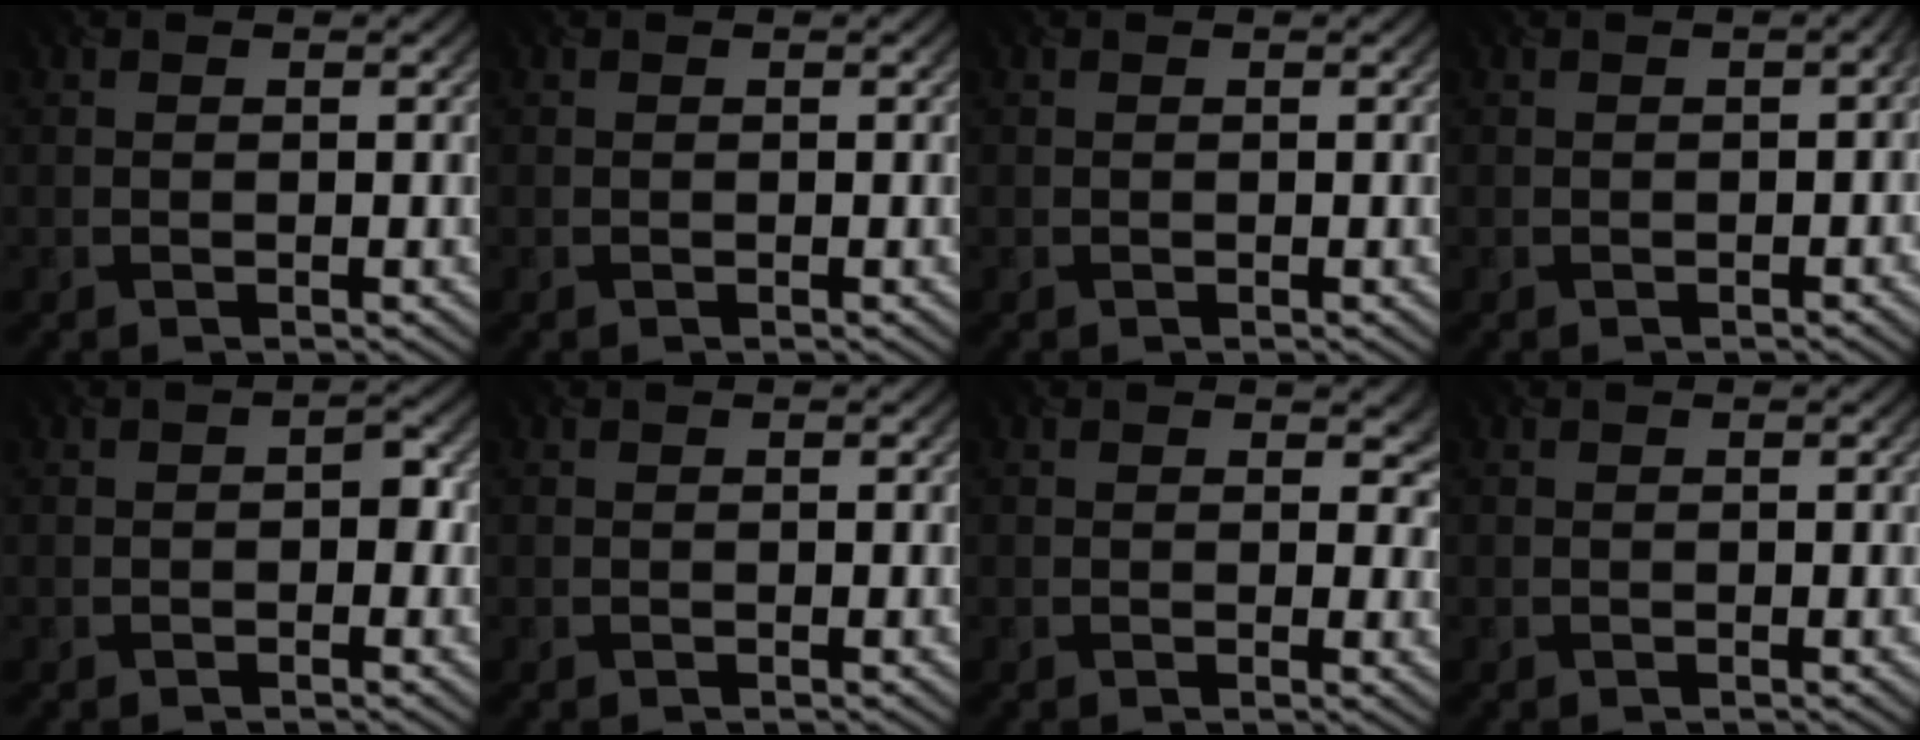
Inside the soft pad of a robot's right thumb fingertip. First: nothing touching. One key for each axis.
{"total": 0.0}
{"total": 0.0}
{"total": 1.8, "fx": -0.7, "fy": 1.1, "fz": 1.1, "tx": -0.020, "ty": -0.009, "tz": -0.004}
{"total": 1.6, "fx": -0.7, "fy": 1.2, "fz": 0.7, "tx": -0.011, "ty": -0.009, "tz": -0.009}
{"total": 0.0}
{"total": 2.5, "fx": 0.6, "fy": 2.0, "fz": 1.4, "tx": -0.017, "ty": -0.011, "tz": 0.007}
{"total": 0.0}